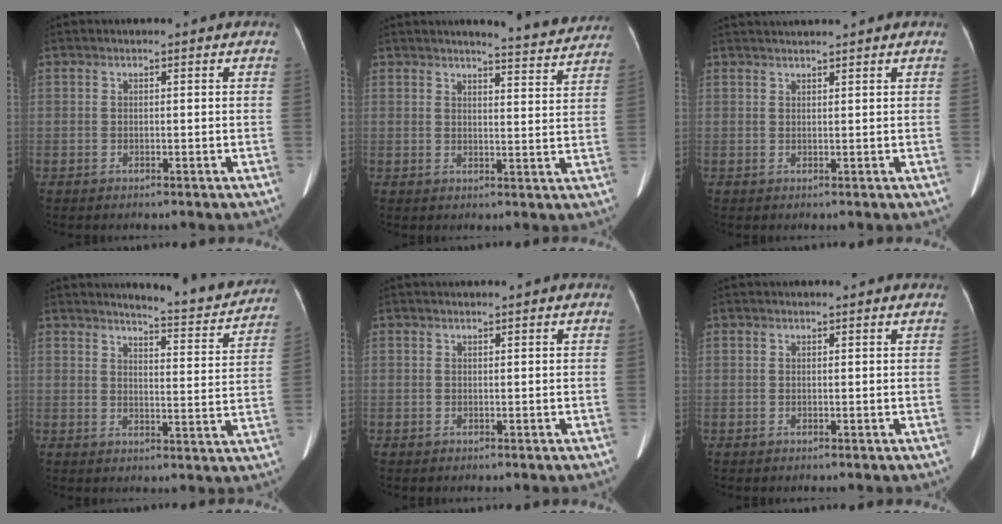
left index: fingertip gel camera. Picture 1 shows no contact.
{"total": 7.7, "force": [7.5, 0.3, 1.9], "torque": [-0.030, -0.015, 0.080]}
{"total": 4.1, "force": [3.8, -0.5, 1.3], "torque": [-0.014, 0.031, 0.056]}
{"total": 10.9, "force": [10.5, 0.8, 3.1], "torque": [-0.034, -0.027, 0.120]}
{"total": 0.0}
{"total": 0.0}